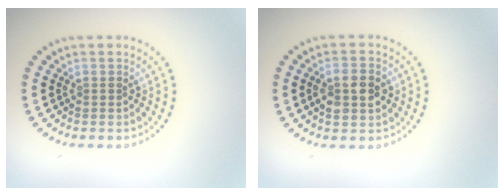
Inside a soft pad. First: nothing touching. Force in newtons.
{"total": 2.9, "press": 2.9, "slide": 0.2}